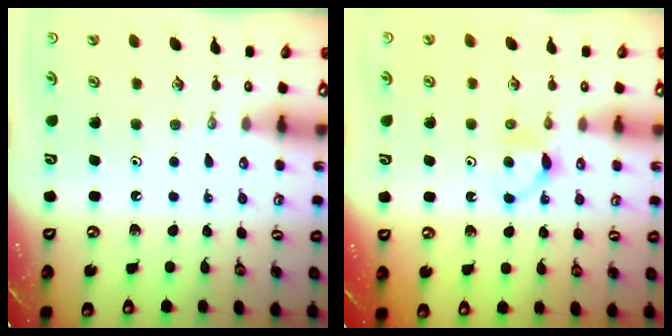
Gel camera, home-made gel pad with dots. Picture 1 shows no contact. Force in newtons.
{"total": 5.4, "press": 5.3, "slide": 0.7}